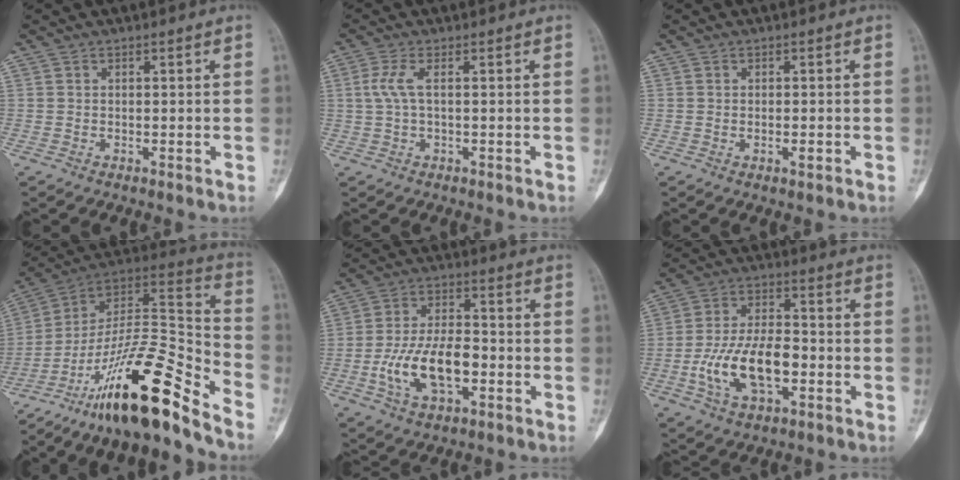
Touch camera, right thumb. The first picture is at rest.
{"total": 3.2, "force": [0.3, 0.8, 3.1], "torque": [-0.092, 0.010, 0.007]}
{"total": 1.4, "force": [-0.5, 0.5, 1.2], "torque": [-0.017, 0.001, -0.009]}
{"total": 25.4, "force": [-17.8, 4.9, 17.4], "torque": [-0.270, 0.098, -0.305]}
{"total": 13.0, "force": [-3.5, 6.7, 10.6], "torque": [-0.198, 0.025, -0.063]}
{"total": 14.1, "force": [-3.7, 7.2, 11.6], "torque": [-0.217, 0.027, -0.065]}